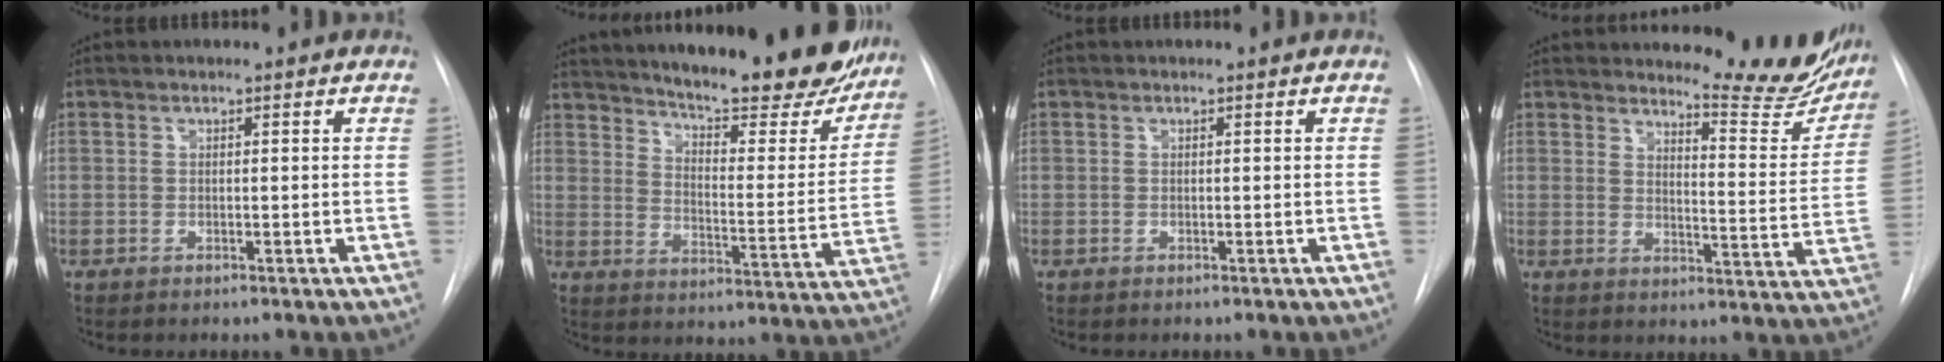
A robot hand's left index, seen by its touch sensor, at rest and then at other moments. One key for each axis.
{"total": 26.6, "fx": 22.6, "fy": 5.3, "fz": 13.0, "tx": -0.197, "ty": -0.055, "tz": 0.289}
{"total": 0.0}
{"total": 13.2, "fx": 12.6, "fy": 1.9, "fz": 3.5, "tx": -0.032, "ty": -0.069, "tz": 0.139}